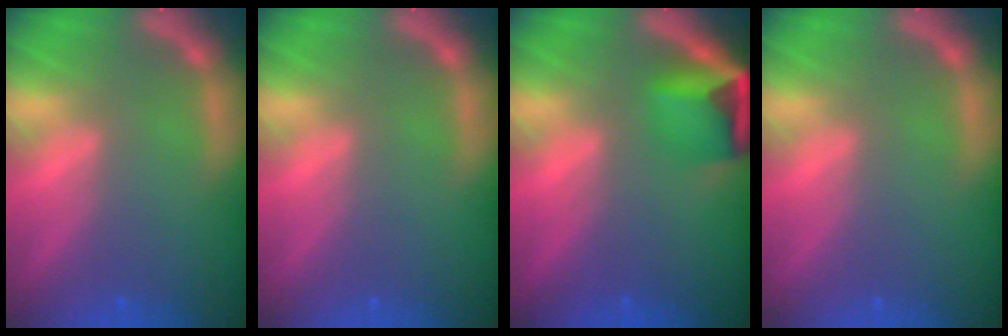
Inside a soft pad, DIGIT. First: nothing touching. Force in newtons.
{"total": 0.0}
{"total": 5.4}
{"total": 0.0}